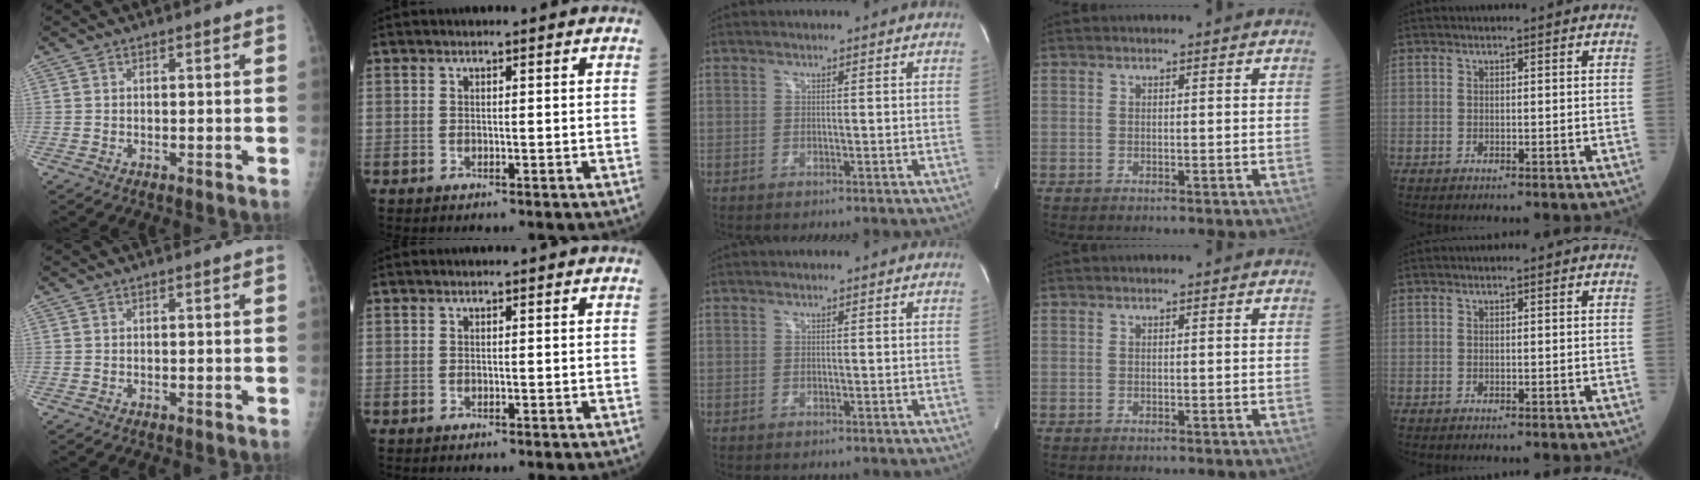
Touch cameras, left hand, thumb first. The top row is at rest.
{}